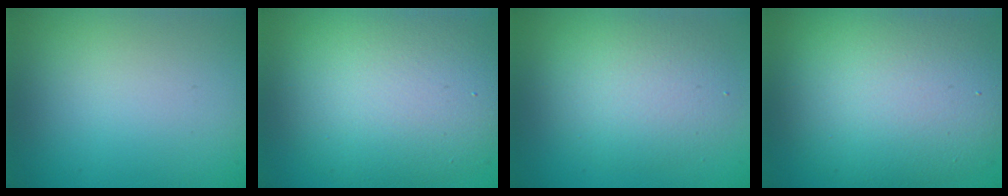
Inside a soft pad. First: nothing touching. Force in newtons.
{"total": 9.6, "press": 9.5, "slide": 0.9}
{"total": 4.4, "press": 4.4, "slide": 0.3}
{"total": 9.9, "press": 9.9, "slide": 0.5}